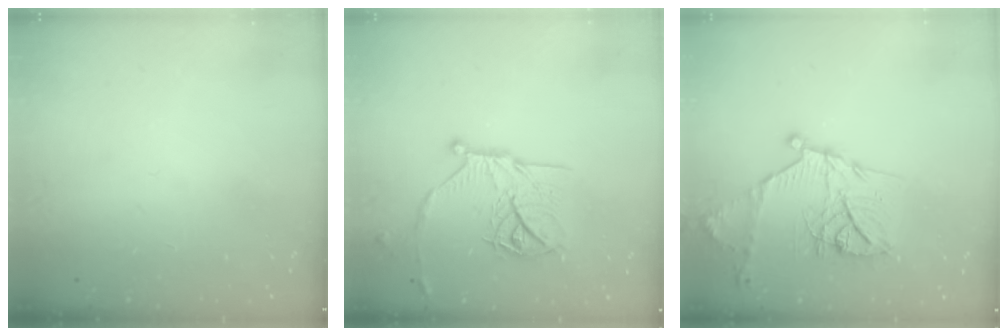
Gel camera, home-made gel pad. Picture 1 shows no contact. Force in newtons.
{"total": 17.0, "press": 17.0, "slide": 1.0}
{"total": 17.5, "press": 17.5, "slide": 1.2}